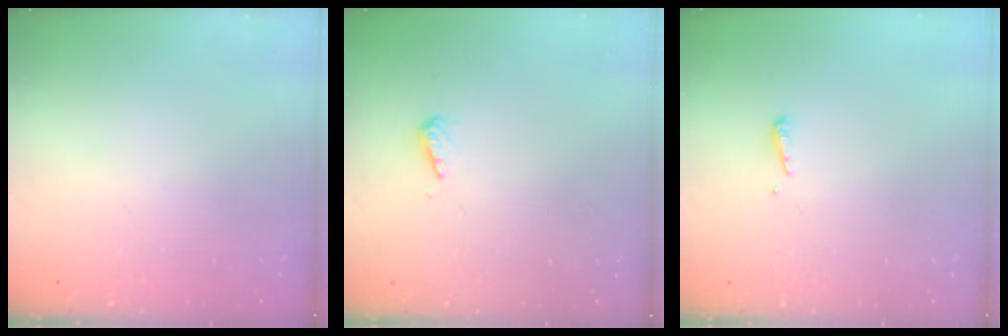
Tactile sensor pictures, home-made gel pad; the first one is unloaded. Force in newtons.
{"total": 5.2, "press": 5.2, "slide": 0.5}
{"total": 3.7, "press": 3.6, "slide": 0.6}